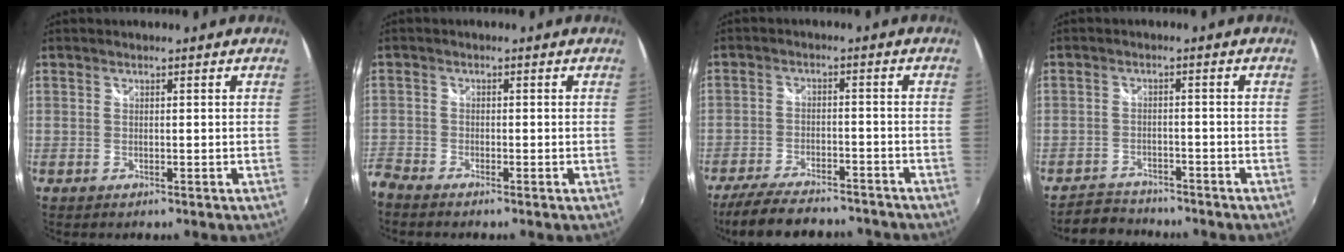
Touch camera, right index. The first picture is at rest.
{"total": 3.9, "force": [-3.4, 2.0, 0.5], "torque": [-0.022, -0.010, -0.077]}
{"total": 16.6, "force": [-14.0, 4.9, 7.4], "torque": [-0.159, -0.021, -0.208]}
{"total": 5.6, "force": [-5.2, 2.1, 0.3], "torque": [-0.028, 0.007, -0.089]}